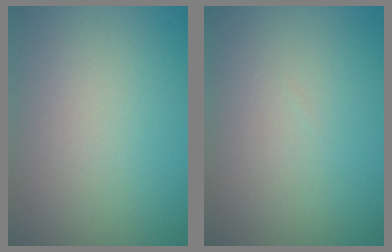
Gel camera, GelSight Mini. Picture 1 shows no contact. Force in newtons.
{"total": 0.0}